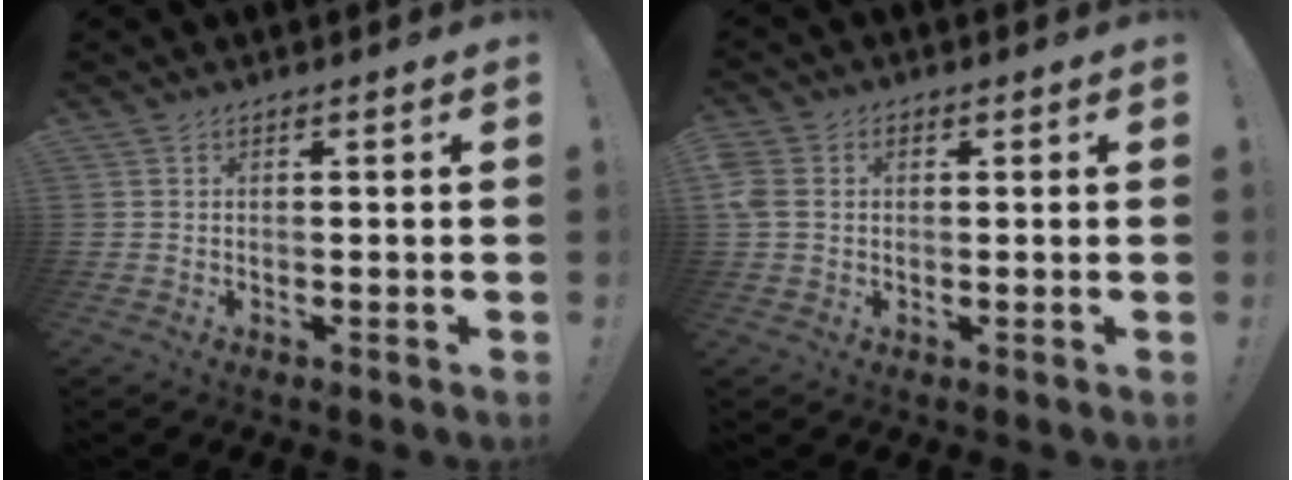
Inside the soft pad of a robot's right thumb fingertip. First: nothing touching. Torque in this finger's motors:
{"motor_torque": [-0.13, -0.16, 0.05, -0.02, 0.07]}